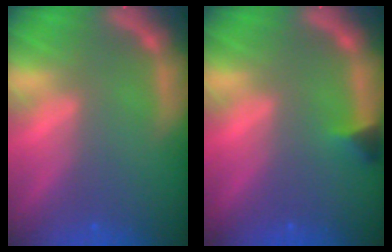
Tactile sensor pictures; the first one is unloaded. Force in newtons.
{"total": 1.4}